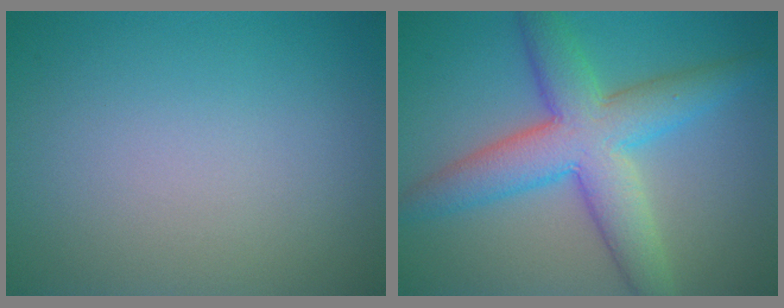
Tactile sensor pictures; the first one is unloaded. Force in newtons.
{"total": 7.7, "press": 7.7, "slide": 0.2}